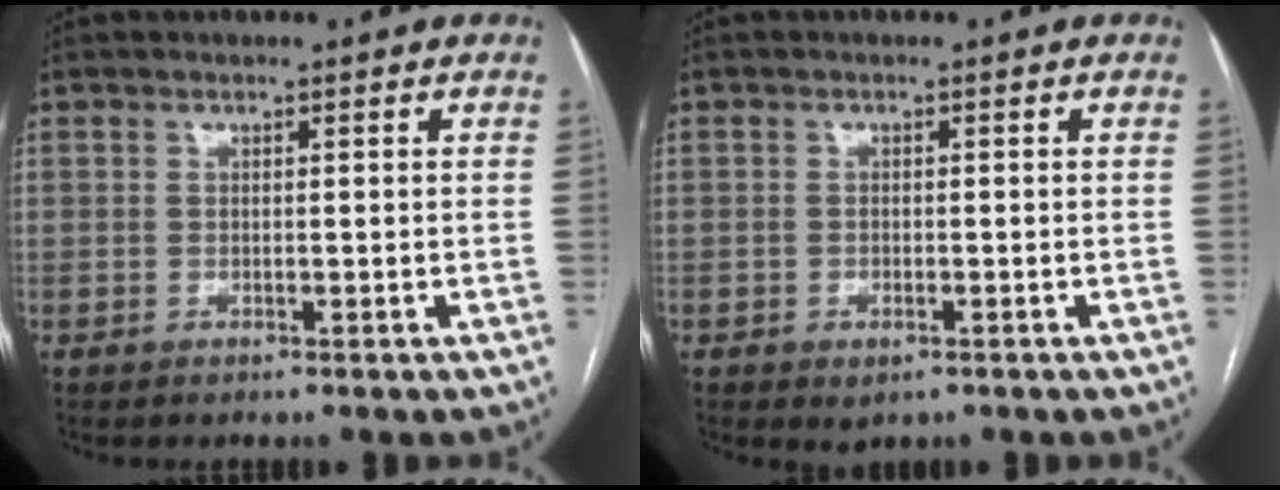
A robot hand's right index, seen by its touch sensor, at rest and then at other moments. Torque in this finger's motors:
{"motor_torque": [0.46, -0.14, 0.03, 0.01]}